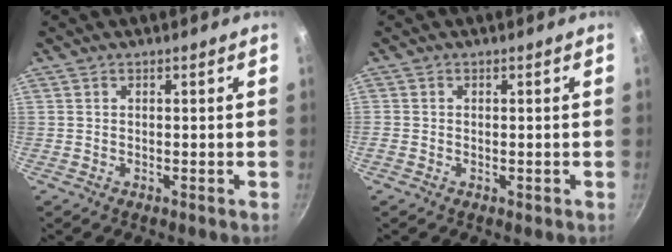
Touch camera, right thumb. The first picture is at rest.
{"total": 0.8, "force": [-0.3, 0.6, 0.5], "torque": [-0.010, 0.000, -0.006]}